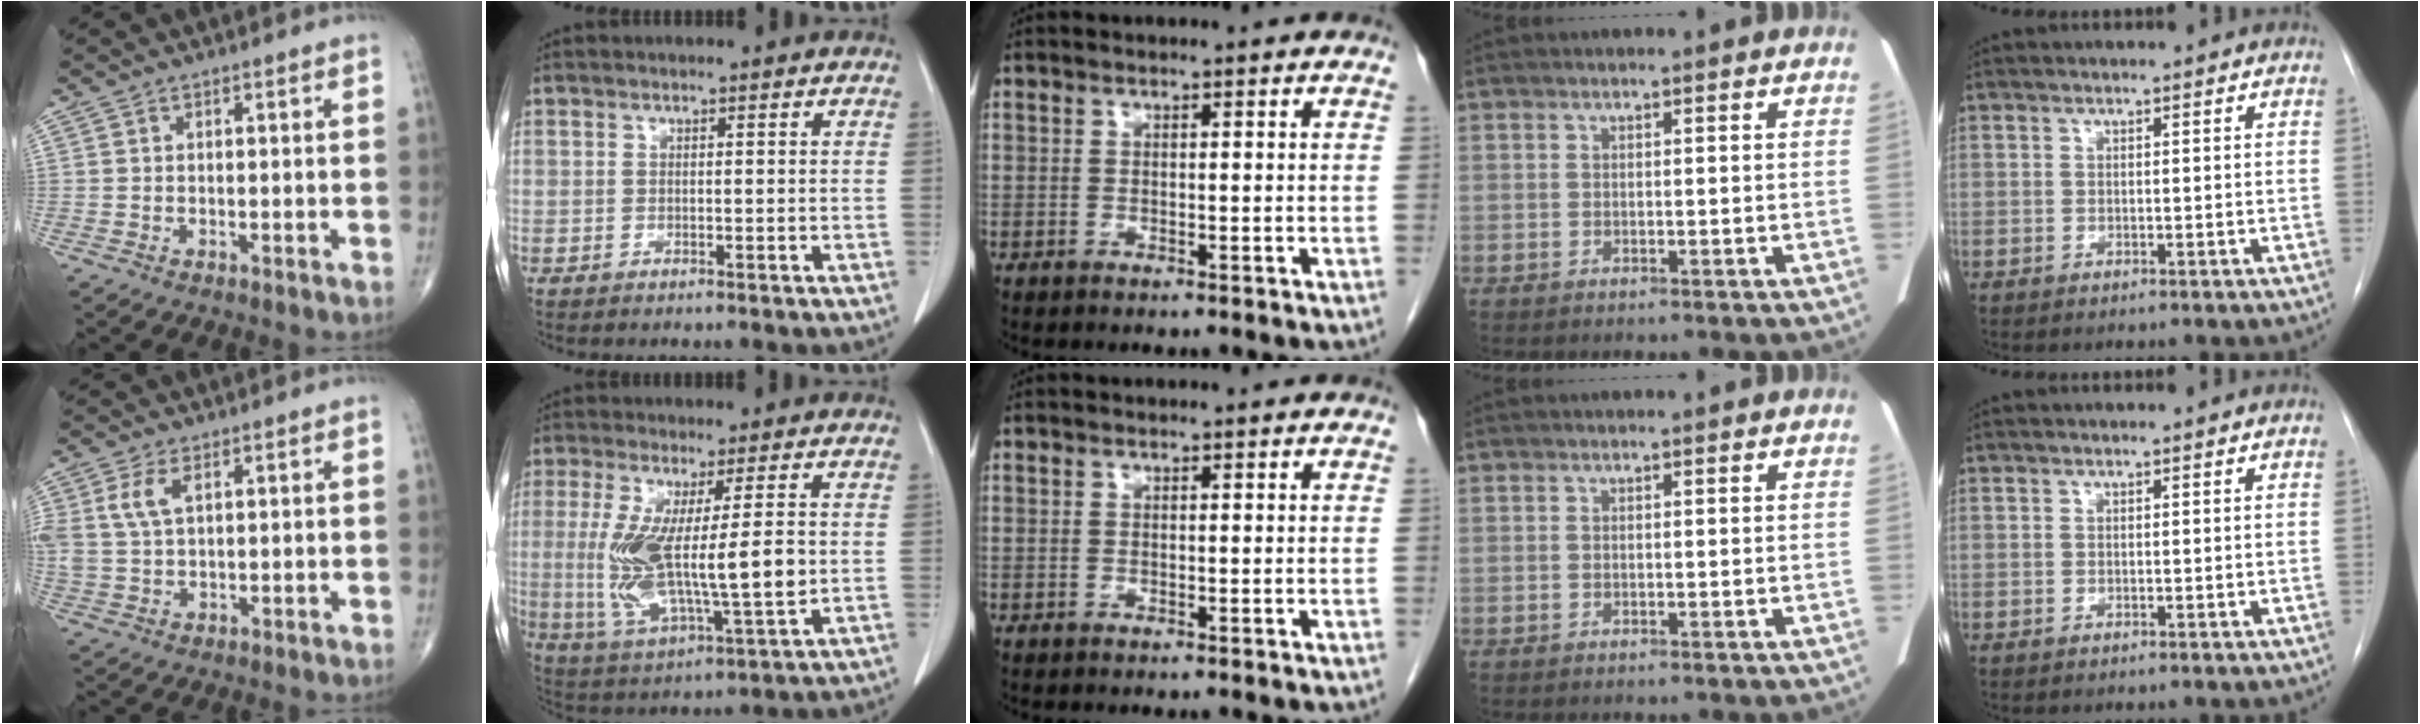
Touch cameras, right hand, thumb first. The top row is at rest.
{"thumb": {"total": 6.0, "force": [2.1, 3.2, 4.6], "torque": [-0.110, 0.002, 0.046]}, "index": {"total": 14.8, "force": [-0.1, 2.5, 14.6], "torque": [-0.285, -0.019, 0.004]}}